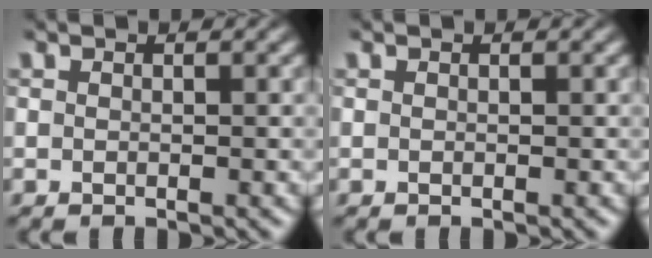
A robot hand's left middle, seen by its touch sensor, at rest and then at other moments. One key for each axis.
{"total": 0.0}